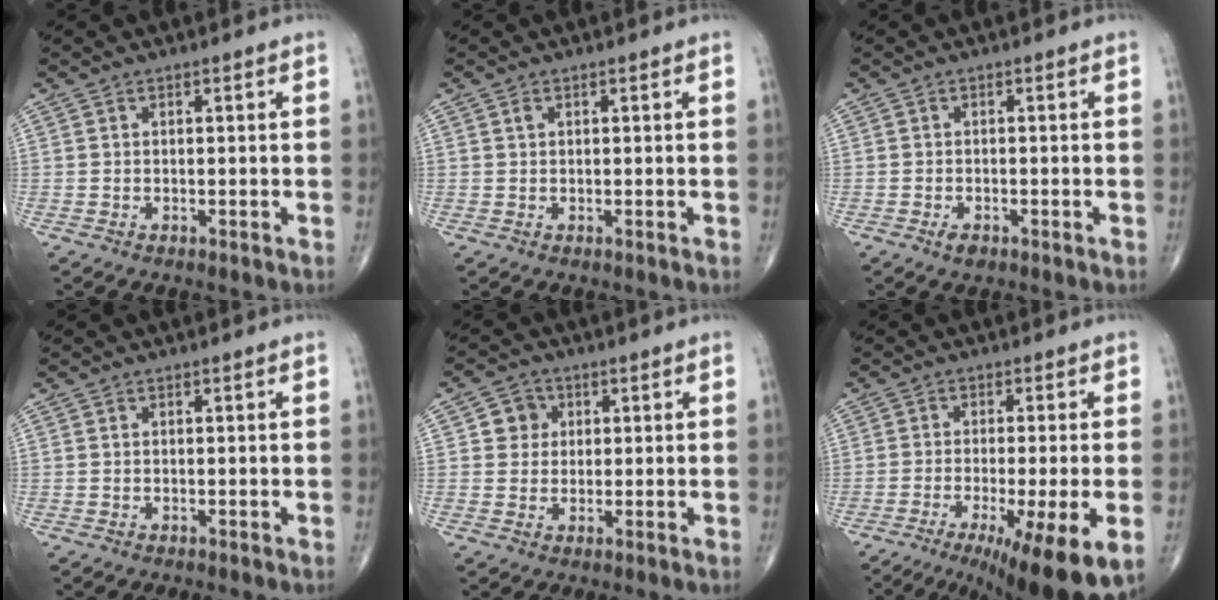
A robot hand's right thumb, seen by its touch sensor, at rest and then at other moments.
{"total": 0.7, "force": [0.4, 0.5, 0.4], "torque": [-0.008, 0.001, 0.007]}
{"total": 1.7, "force": [-1.0, 0.9, 1.1], "torque": [-0.019, 0.001, -0.015]}
{"total": 0.0}
{"total": 4.4, "force": [1.1, 4.1, 1.1], "torque": [0.010, 0.002, 0.012]}
{"total": 14.5, "force": [-6.9, 2.0, 12.6], "torque": [-0.162, -0.014, -0.104]}